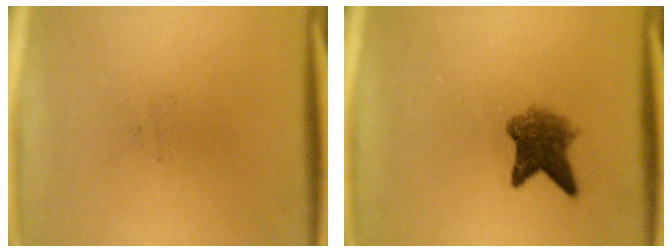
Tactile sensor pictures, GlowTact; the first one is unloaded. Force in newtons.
{"total": 5.2}